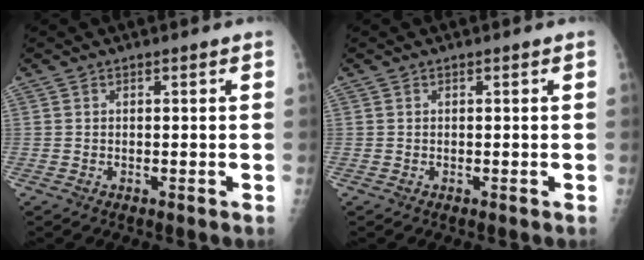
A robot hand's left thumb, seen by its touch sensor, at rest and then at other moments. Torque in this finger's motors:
{"motor_torque": [0.00, 0.00, 0.02, -0.02, 0.00]}